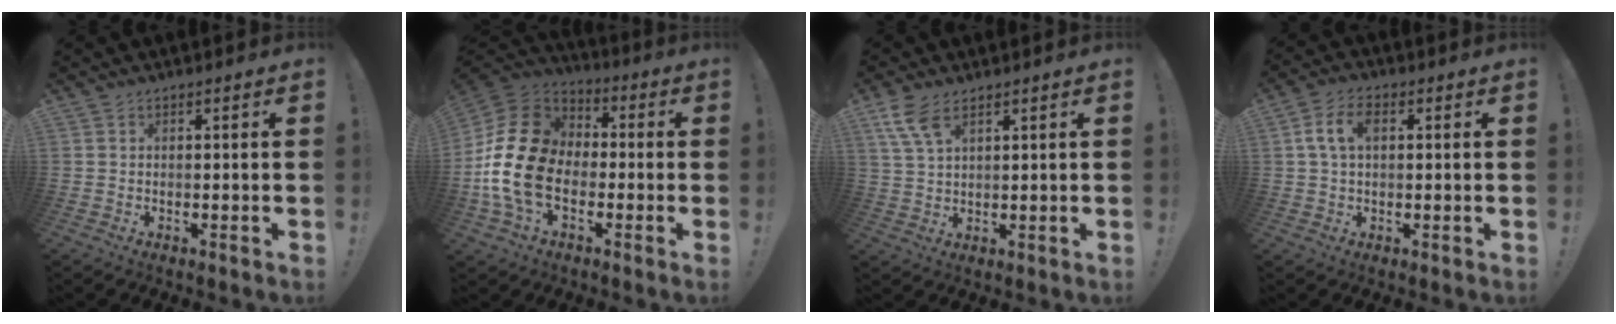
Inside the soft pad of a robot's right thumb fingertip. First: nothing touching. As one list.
[{"total": 20.3, "force": [-2.9, 14.7, 13.7], "torque": [-0.271, 0.031, -0.043]}, {"total": 7.1, "force": [4.4, 2.6, 4.8], "torque": [-0.094, -0.015, 0.085]}, {"total": 7.7, "force": [1.6, 4.5, 6.0], "torque": [-0.123, 0.009, 0.029]}]